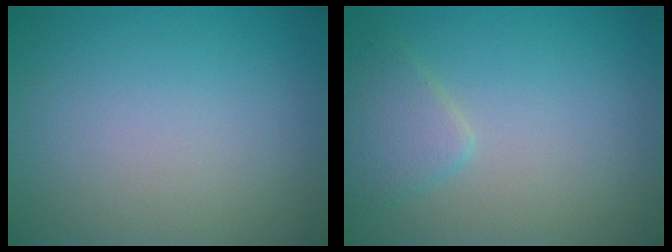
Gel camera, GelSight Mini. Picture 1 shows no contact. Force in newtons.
{"total": 2.3, "press": 2.3, "slide": 0.1}